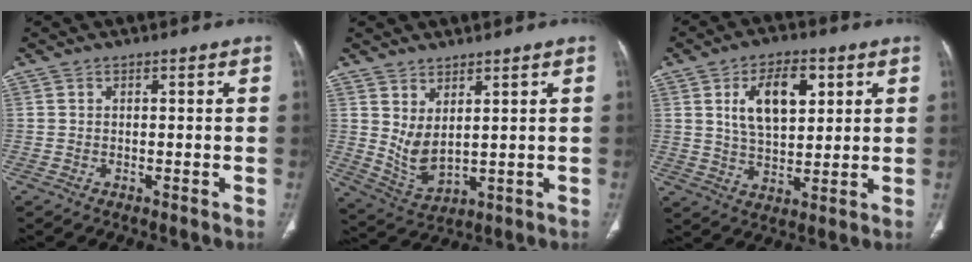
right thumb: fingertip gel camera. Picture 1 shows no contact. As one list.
[{"total": 7.1, "force": [2.6, 3.3, 5.8], "torque": [-0.105, -0.033, 0.070]}, {"total": 11.5, "force": [3.9, 6.2, 8.8], "torque": [-0.126, -0.011, 0.071]}]